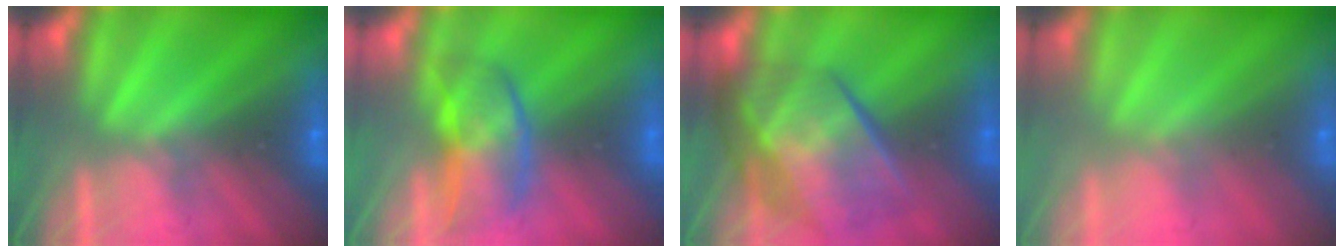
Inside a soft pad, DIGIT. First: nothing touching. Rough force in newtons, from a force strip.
{"total": 2.7}
{"total": 7.1}
{"total": 2.4}